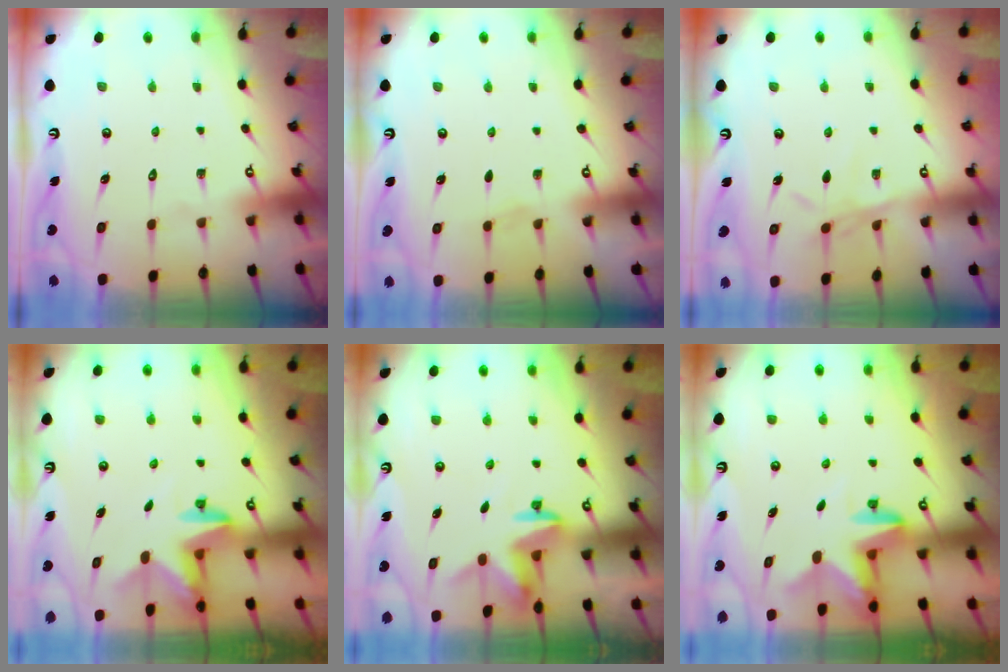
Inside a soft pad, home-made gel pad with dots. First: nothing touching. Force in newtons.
{"total": 3.8, "press": 2.9, "slide": 2.4}
{"total": 4.0, "press": 3.9, "slide": 0.5}
{"total": 2.6, "press": 2.5, "slide": 0.4}
{"total": 3.1, "press": 3.1, "slide": 0.2}
{"total": 2.8, "press": 2.7, "slide": 0.5}